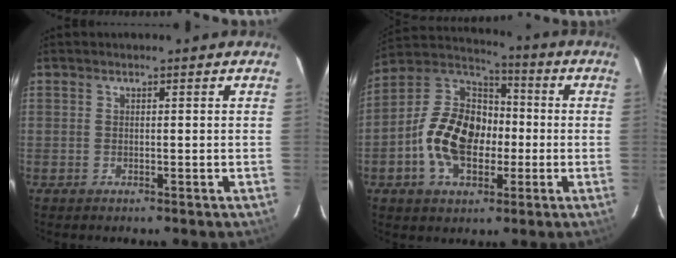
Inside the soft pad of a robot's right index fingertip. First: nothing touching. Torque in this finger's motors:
{"motor_torque": [2.07, -0.07, 0.48, 0.10]}